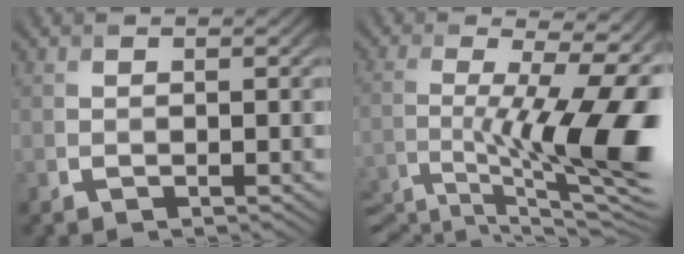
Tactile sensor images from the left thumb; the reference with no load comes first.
{"total": 16.7, "force": [-5.0, 4.6, 15.3], "torque": [-0.242, -0.023, -0.075]}